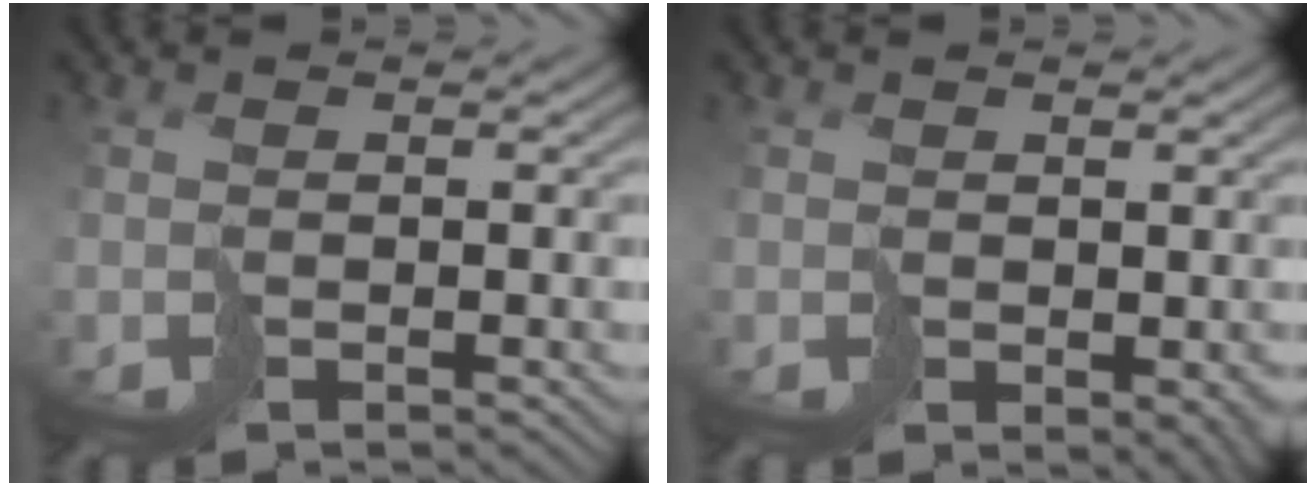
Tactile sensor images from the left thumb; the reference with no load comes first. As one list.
[{"total": 2.1, "force": [0.1, 1.4, 1.5], "torque": [-0.025, -0.007, 0.005]}]